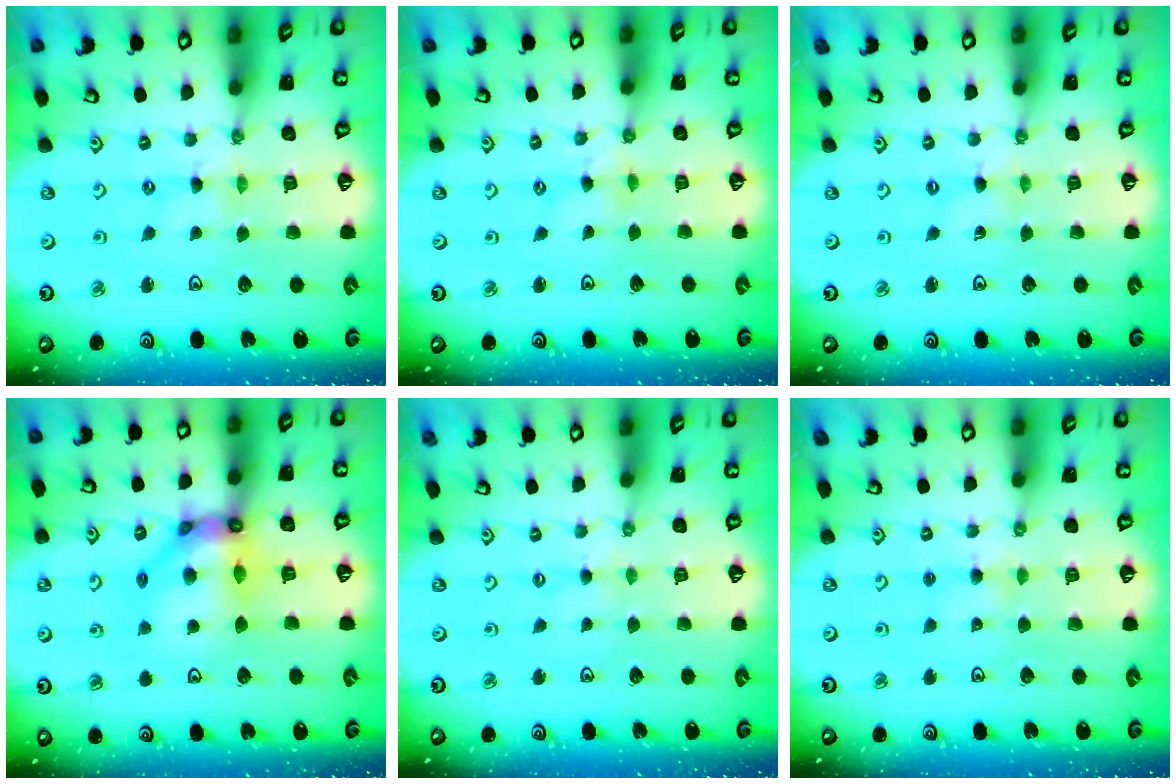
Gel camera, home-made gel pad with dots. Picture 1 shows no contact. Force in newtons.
{"total": 1.1, "press": 1.1, "slide": 0.1}
{"total": 0.0}
{"total": 12.2, "press": 12.1, "slide": 1.0}
{"total": 1.6, "press": 1.5, "slide": 0.3}
{"total": 4.5, "press": 4.4, "slide": 0.4}